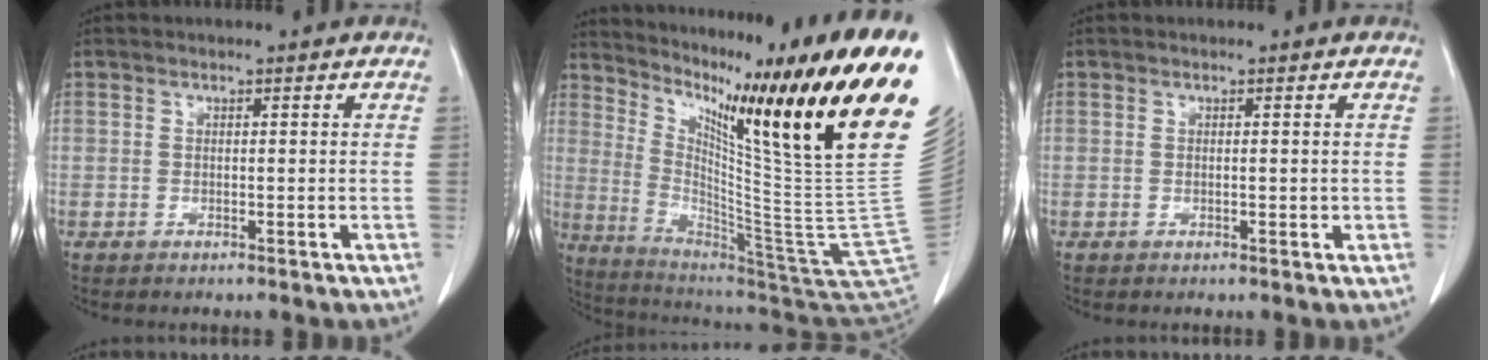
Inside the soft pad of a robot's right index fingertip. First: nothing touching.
{"total": 31.2, "force": [14.5, -1.3, 27.5], "torque": [-0.351, -0.043, 0.229]}
{"total": 0.7, "force": [0.0, 0.2, 0.6], "torque": [-0.010, -0.001, 0.000]}